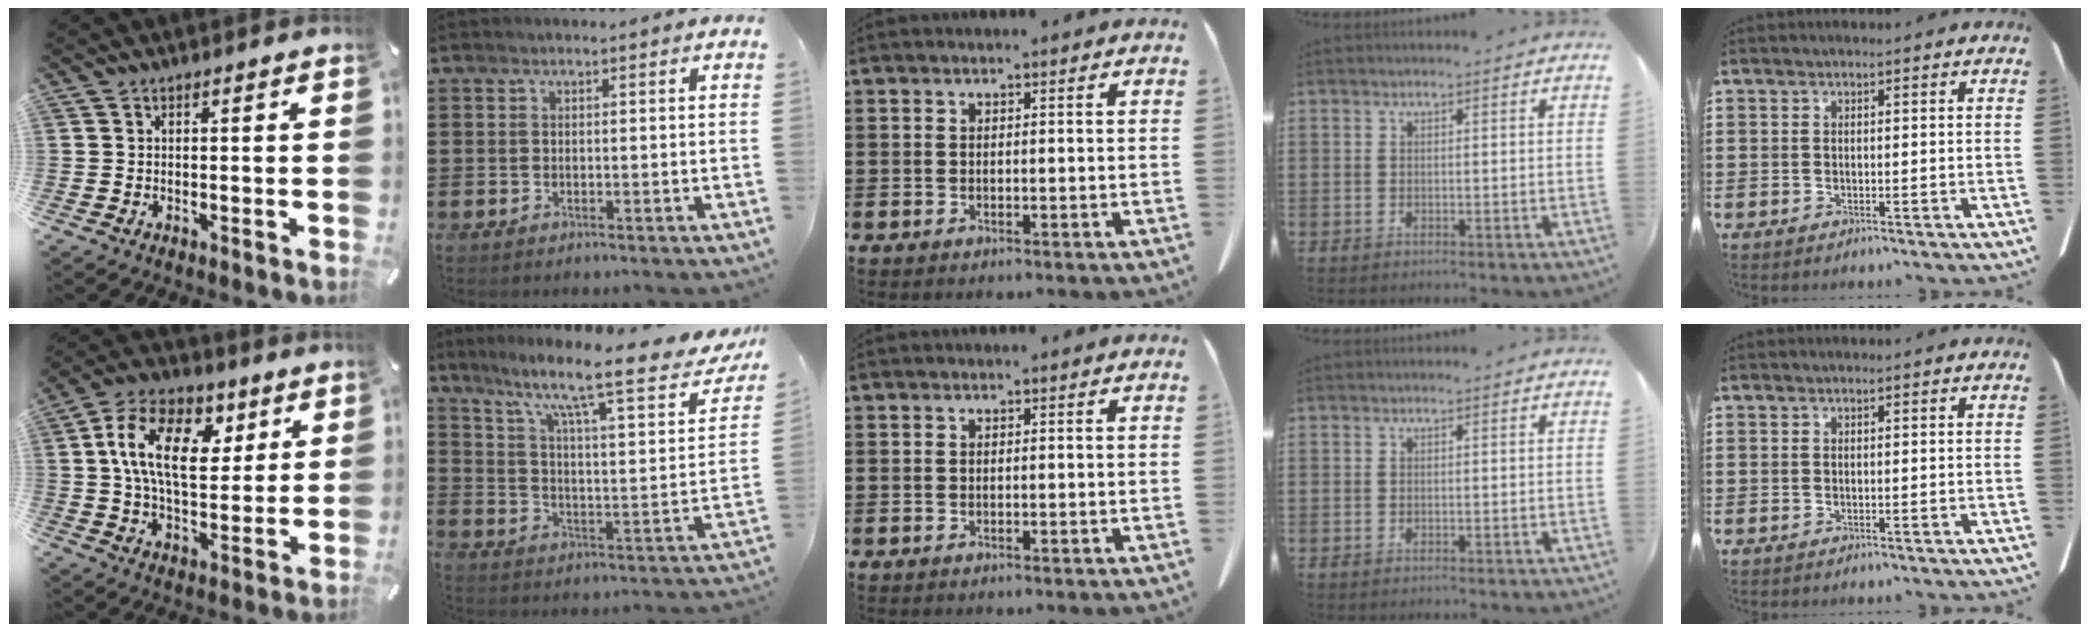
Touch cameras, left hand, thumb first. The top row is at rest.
{"thumb": {"total": 16.8, "force": [5.2, 10.4, 12.1], "torque": [-0.214, 0.003, 0.092]}, "index": {"total": 12.0, "force": [8.7, 1.6, 8.1], "torque": [-0.155, -0.062, 0.133]}}